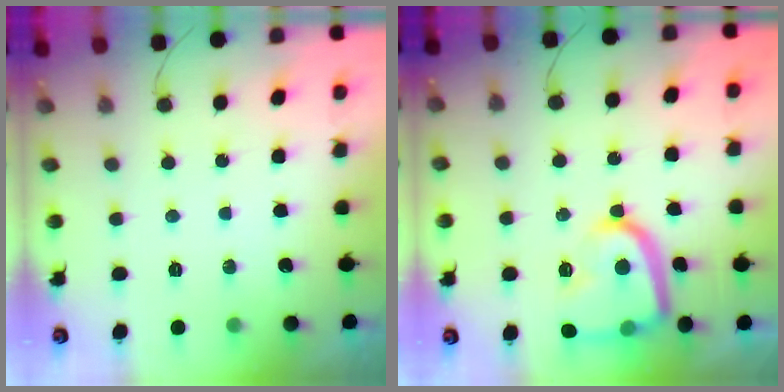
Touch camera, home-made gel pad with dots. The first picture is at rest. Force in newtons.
{"total": 15.7, "press": 15.7, "slide": 1.3}